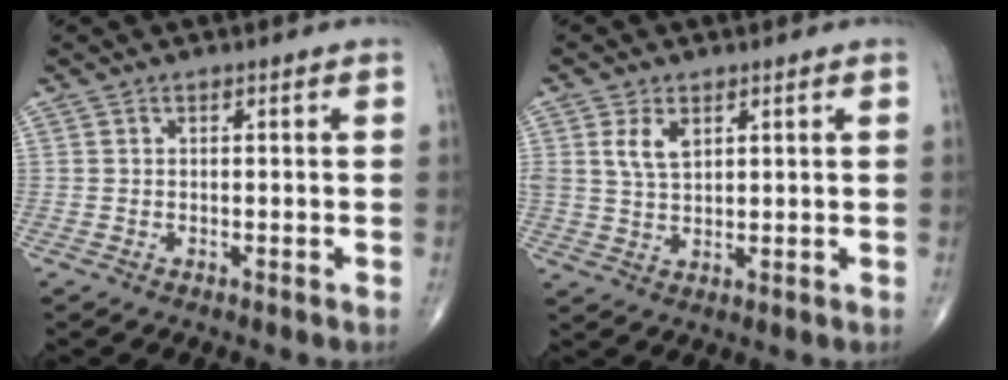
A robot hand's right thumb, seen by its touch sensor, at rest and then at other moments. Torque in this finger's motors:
{"motor_torque": [0.56, 0.70, 0.69, 0.37, 0.02]}